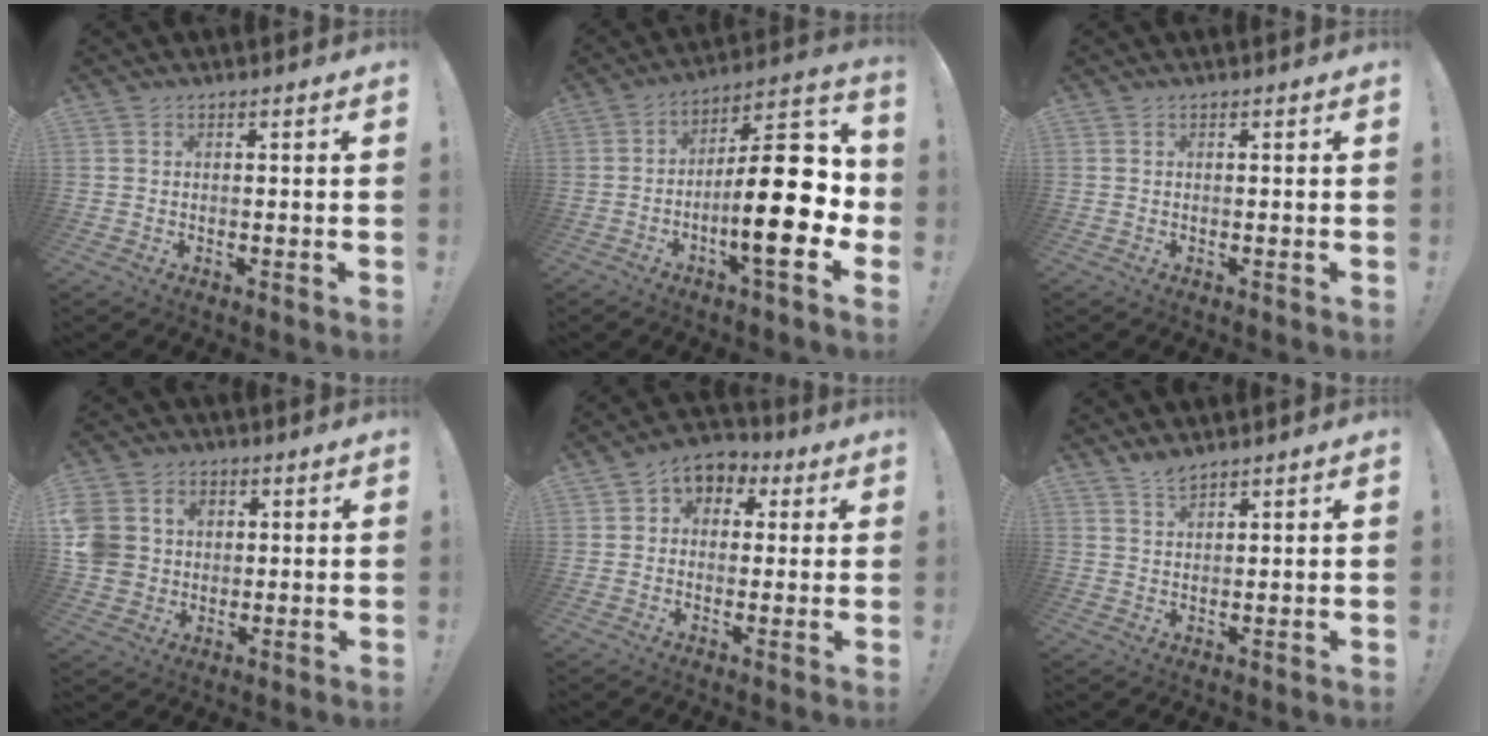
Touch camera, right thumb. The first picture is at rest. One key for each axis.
{"total": 23.3, "fx": -3.5, "fy": 7.2, "fz": 21.9, "tx": -0.342, "ty": 0.024, "tz": -0.051}
{"total": 0.0}
{"total": 9.5, "fx": 1.5, "fy": 8.8, "fz": 3.2, "tx": -0.066, "ty": -0.004, "tz": 0.033}
{"total": 5.5, "fx": 0.4, "fy": 5.0, "fz": 2.3, "tx": -0.026, "ty": 0.005, "tz": 0.013}
{"total": 3.2, "fx": 3.0, "fy": 0.7, "fz": 1.0, "tx": -0.008, "ty": -0.021, "tz": 0.052}